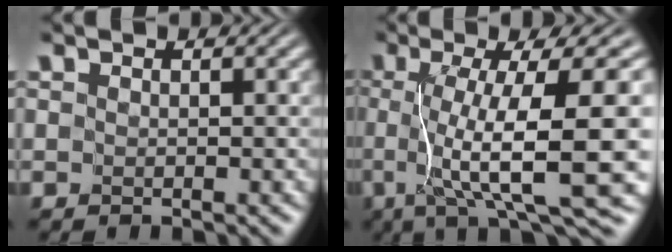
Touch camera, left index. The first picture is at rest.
{"total": 11.7, "force": [-0.5, 2.2, 11.4], "torque": [-0.172, -0.002, 0.005]}